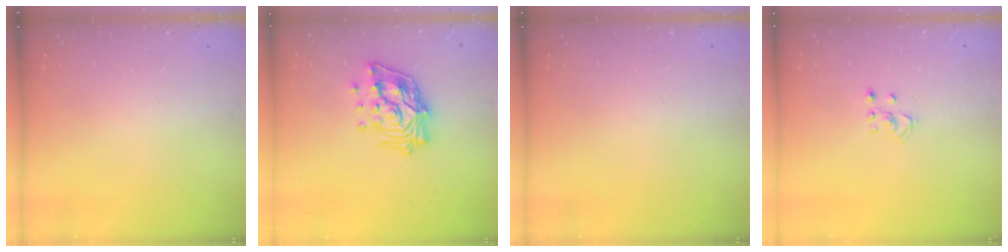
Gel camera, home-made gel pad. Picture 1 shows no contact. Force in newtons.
{"total": 14.6, "press": 14.5, "slide": 1.8}
{"total": 0.0}
{"total": 2.5, "press": 2.5, "slide": 0.2}